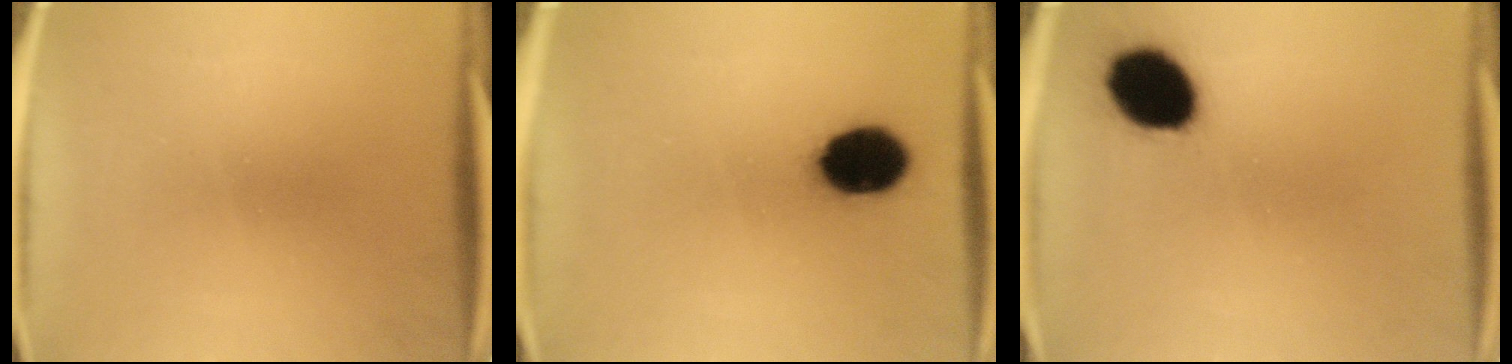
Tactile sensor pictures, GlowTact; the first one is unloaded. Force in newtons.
{"total": 11.7}
{"total": 13.9}